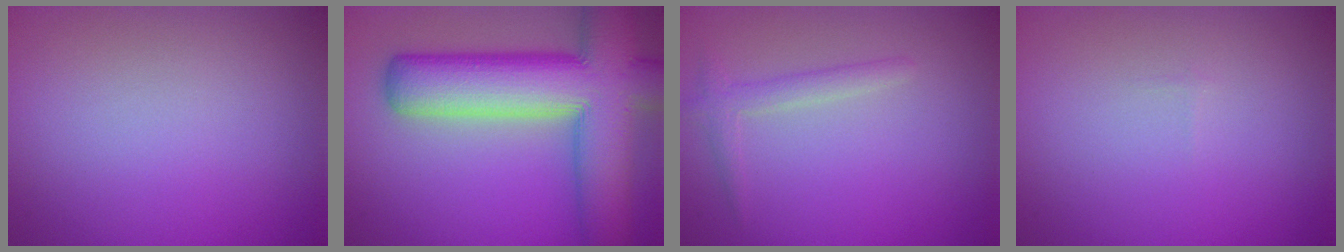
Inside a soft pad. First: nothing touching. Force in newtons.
{"total": 12.8, "press": 12.8, "slide": 0.8}
{"total": 1.6, "press": 1.6, "slide": 0.1}
{"total": 0.0}